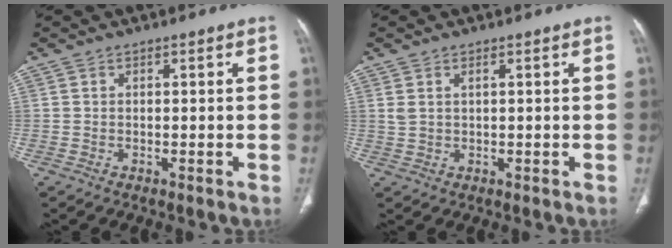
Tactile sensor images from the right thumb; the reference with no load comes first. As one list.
[{"total": 2.1, "force": [0.8, 1.0, 1.6], "torque": [-0.042, 0.008, 0.024]}]